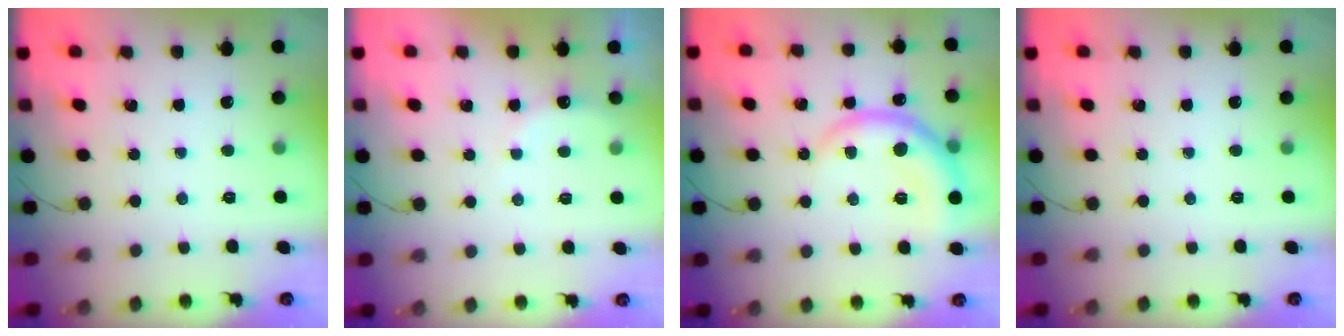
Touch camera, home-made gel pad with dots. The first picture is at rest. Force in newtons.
{"total": 5.8, "press": 5.7, "slide": 1.0}
{"total": 11.1, "press": 11.1, "slide": 0.6}
{"total": 0.0}